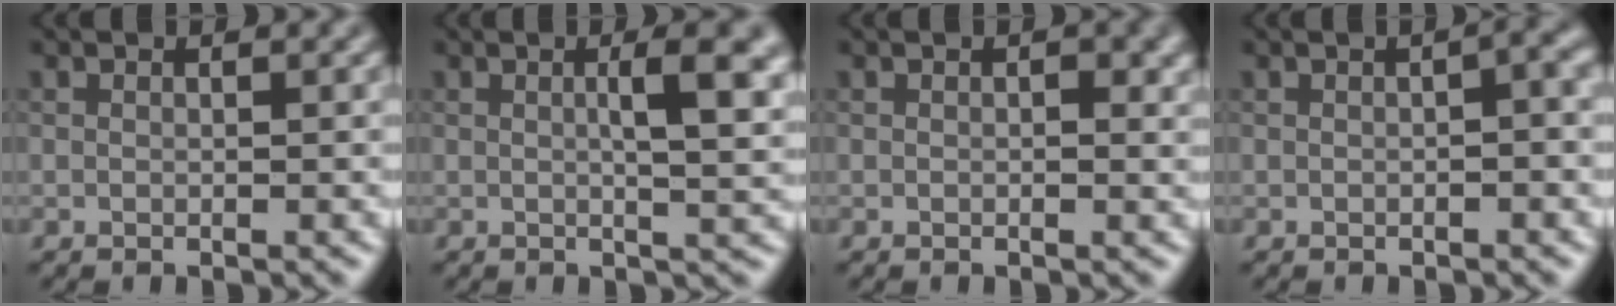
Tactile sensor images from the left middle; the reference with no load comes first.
{"total": 5.4, "force": [1.0, 1.4, 5.1], "torque": [-0.059, 0.009, 0.013]}
{"total": 1.4, "force": [0.2, 0.7, 1.2], "torque": [-0.012, -0.002, 0.003]}
{"total": 2.5, "force": [0.3, 0.6, 2.4], "torque": [-0.030, 0.010, 0.003]}